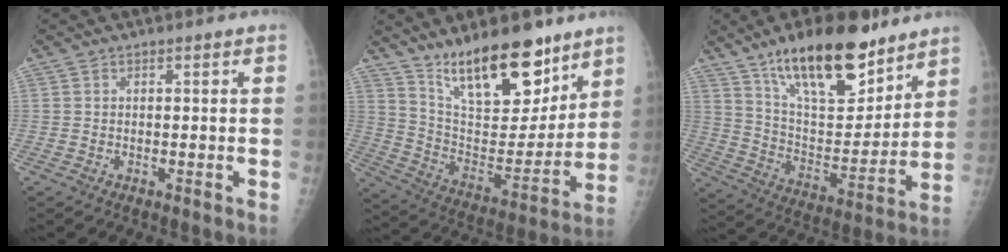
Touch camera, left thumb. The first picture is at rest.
{"total": 20.7, "force": [14.7, 7.9, 12.3], "torque": [-0.149, -0.089, 0.254]}
{"total": 22.3, "force": [15.1, 8.6, 13.9], "torque": [-0.183, -0.073, 0.260]}